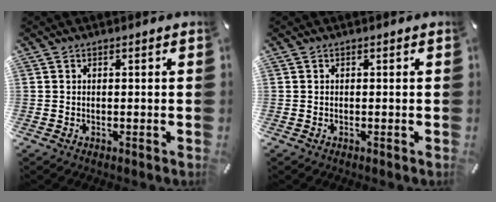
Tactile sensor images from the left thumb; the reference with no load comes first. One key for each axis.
{"total": 0.0}